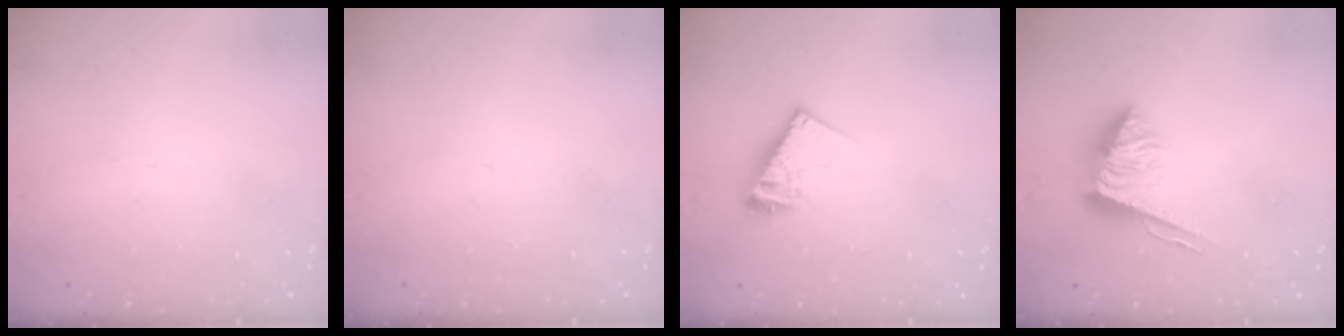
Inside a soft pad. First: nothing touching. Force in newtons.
{"total": 0.0}
{"total": 9.7, "press": 9.7, "slide": 0.5}
{"total": 6.4, "press": 6.4, "slide": 0.5}